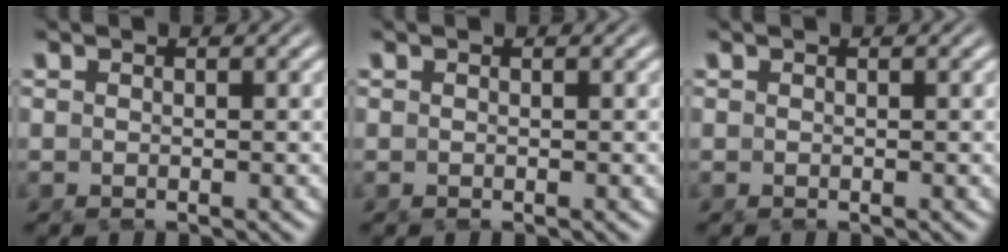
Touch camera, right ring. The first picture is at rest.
{"total": 0.0}
{"total": 0.0}